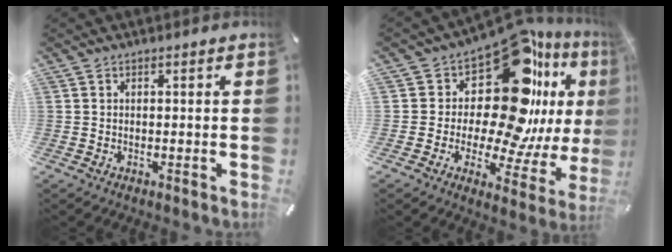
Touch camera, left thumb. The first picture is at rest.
{"total": 21.7, "force": [10.1, 11.5, 15.4], "torque": [-0.236, -0.110, 0.168]}